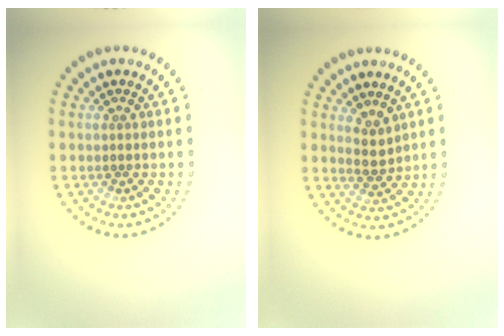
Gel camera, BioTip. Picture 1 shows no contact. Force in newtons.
{"total": 1.8, "press": 1.5, "slide": 1.0}